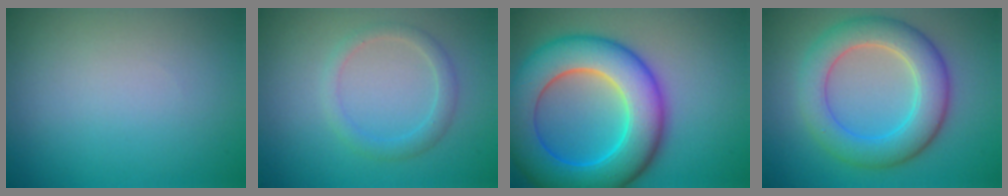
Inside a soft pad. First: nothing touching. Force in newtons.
{"total": 1.9, "press": 1.9, "slide": 0.0}
{"total": 10.8, "press": 10.8, "slide": 0.3}
{"total": 6.4, "press": 6.4, "slide": 0.2}